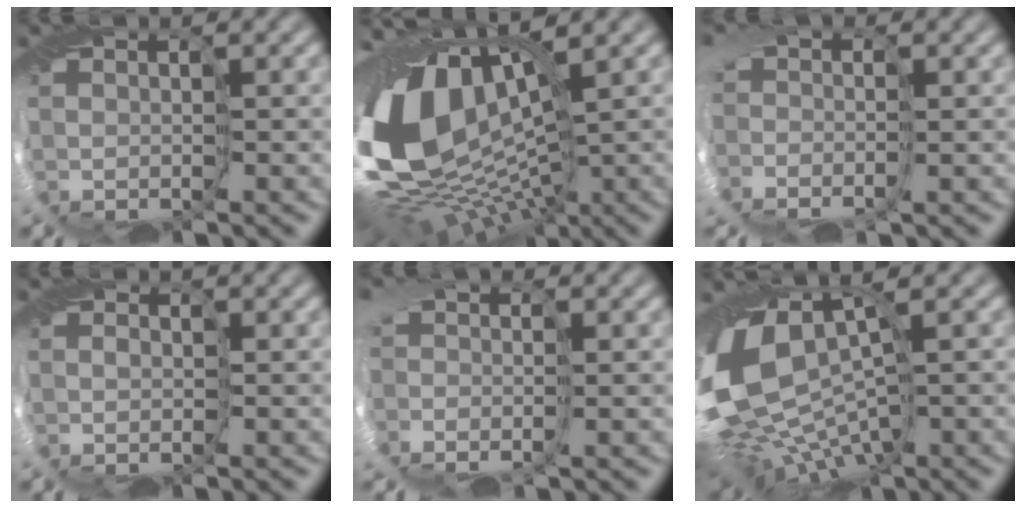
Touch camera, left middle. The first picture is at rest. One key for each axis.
{"total": 16.9, "fx": 0.5, "fy": 10.3, "fz": 13.4, "tx": -0.276, "ty": -0.013, "tz": 0.018}
{"total": 3.3, "fx": -1.1, "fy": 2.3, "fz": 2.0, "tx": -0.030, "ty": 0.000, "tz": -0.014}
{"total": 1.0, "fx": -0.2, "fy": 0.9, "fz": 0.3, "tx": 0.003, "ty": 0.002, "tz": -0.006}
{"total": 3.1, "fx": -1.0, "fy": 2.2, "fz": 2.0, "tx": -0.030, "ty": 0.002, "tz": -0.016}
{"total": 13.8, "fx": -2.0, "fy": 7.7, "fz": 11.3, "tx": -0.214, "ty": -0.015, "tz": -0.005}